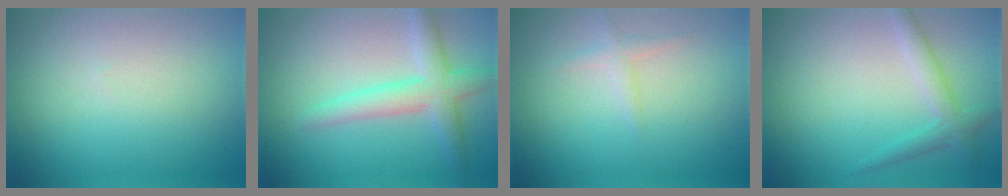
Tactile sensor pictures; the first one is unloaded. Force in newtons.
{"total": 3.9, "press": 3.9, "slide": 0.3}
{"total": 1.1, "press": 1.1, "slide": 0.1}
{"total": 2.3, "press": 2.3, "slide": 0.1}